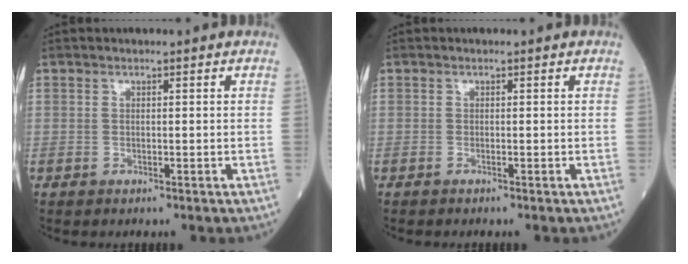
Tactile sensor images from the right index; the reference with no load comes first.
{"total": 0.0}